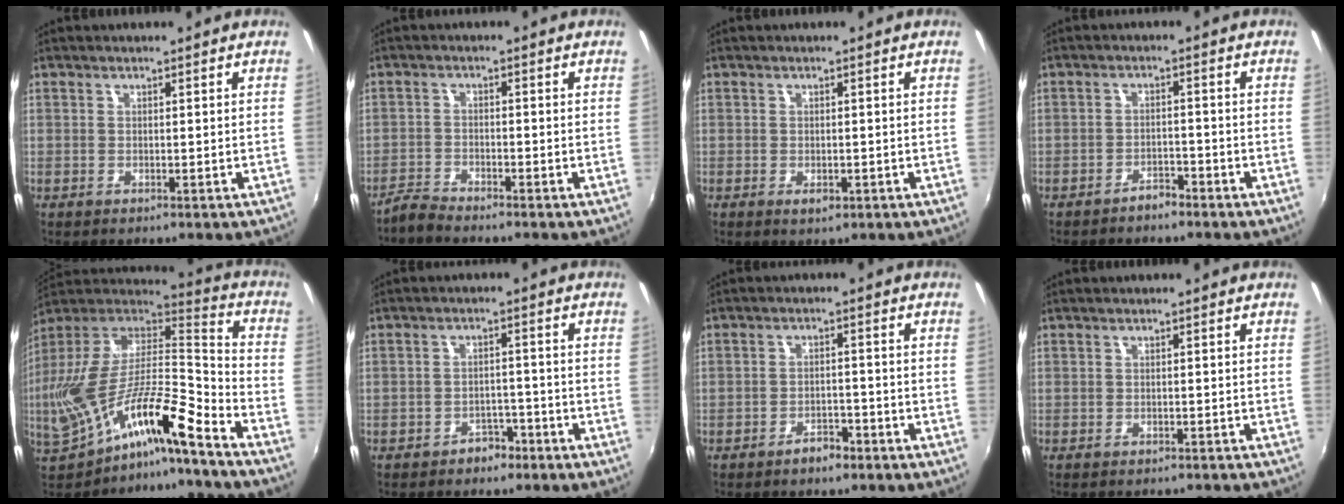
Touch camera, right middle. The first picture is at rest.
{"total": 3.1, "force": [-3.0, 0.1, 0.4], "torque": [-0.016, -0.006, -0.067]}
{"total": 1.8, "force": [-0.7, 1.1, 1.2], "torque": [-0.019, -0.003, -0.010]}
{"total": 2.6, "force": [-2.4, 0.8, 0.7], "torque": [-0.022, 0.004, -0.035]}
{"total": 14.4, "force": [-9.0, 2.8, 10.8], "torque": [-0.180, 0.003, -0.172]}
{"total": 3.7, "force": [-2.9, 2.2, 0.9], "torque": [-0.019, 0.012, -0.037]}
{"total": 3.3, "force": [-2.6, 1.5, 1.4], "torque": [-0.033, 0.004, -0.037]}
{"total": 3.4, "force": [-3.1, 0.8, 1.2], "torque": [-0.028, -0.013, -0.041]}